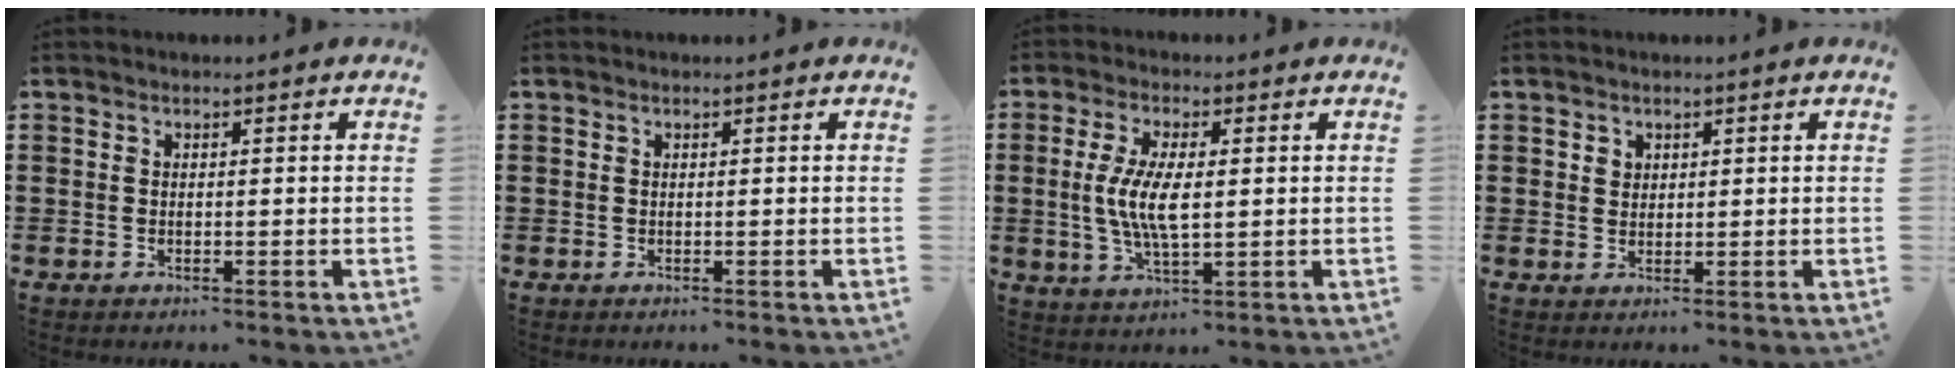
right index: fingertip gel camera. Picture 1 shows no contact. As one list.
[{"total": 0.0}, {"total": 7.3, "force": [0.2, 2.7, 6.8], "torque": [-0.147, 0.000, -0.003]}, {"total": 1.5, "force": [0.8, 1.3, 0.2], "torque": [-0.008, 0.004, 0.015]}]